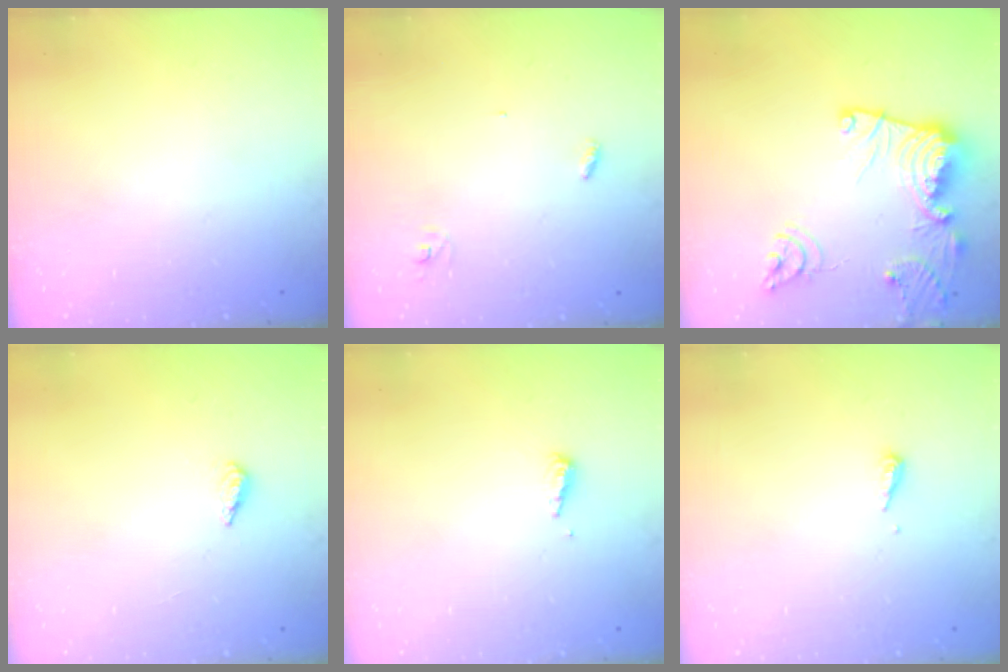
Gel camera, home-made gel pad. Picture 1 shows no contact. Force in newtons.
{"total": 2.8, "press": 2.8, "slide": 0.3}
{"total": 16.7, "press": 16.7, "slide": 1.2}
{"total": 2.1, "press": 1.9, "slide": 0.8}
{"total": 3.6, "press": 3.6, "slide": 0.4}
{"total": 4.8, "press": 4.8, "slide": 0.5}